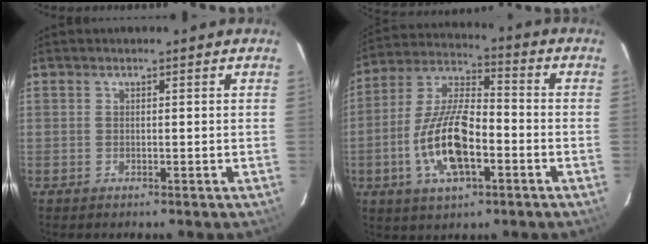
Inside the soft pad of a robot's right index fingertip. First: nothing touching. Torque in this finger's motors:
{"motor_torque": [1.77, -0.06, 1.06, 0.17]}